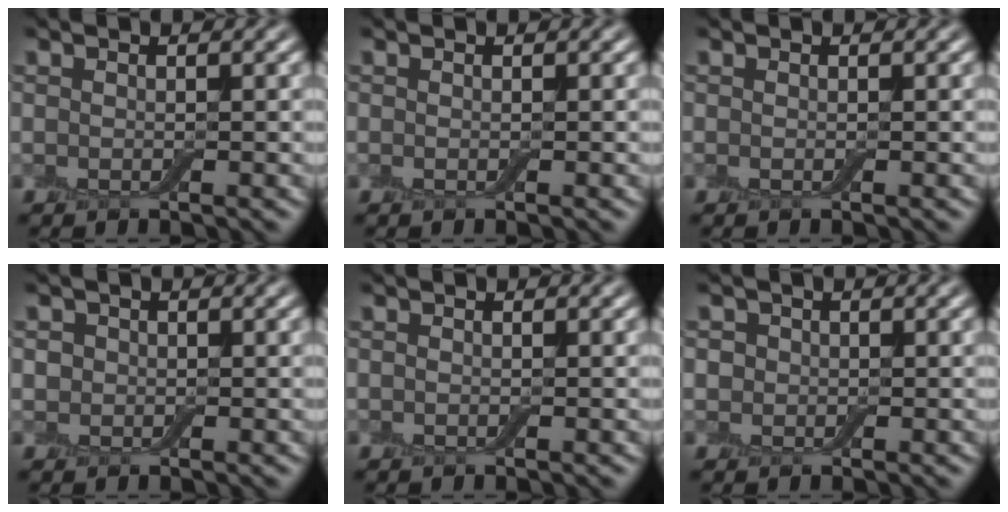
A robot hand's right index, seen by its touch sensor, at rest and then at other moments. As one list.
[{"total": 0.0}, {"total": 0.0}, {"total": 1.2, "force": [0.1, 1.2, 0.3], "torque": [-0.001, 0.000, -0.002]}, {"total": 0.0}, {"total": 1.6, "force": [0.3, 1.5, 0.5], "torque": [-0.003, 0.005, -0.004]}]